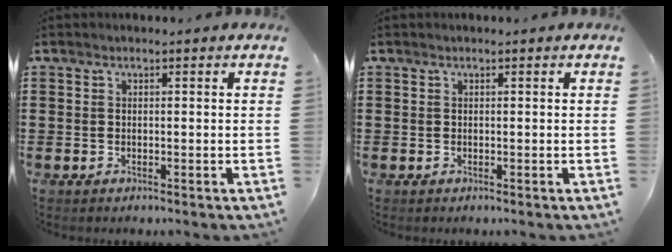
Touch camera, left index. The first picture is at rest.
{"total": 0.0}